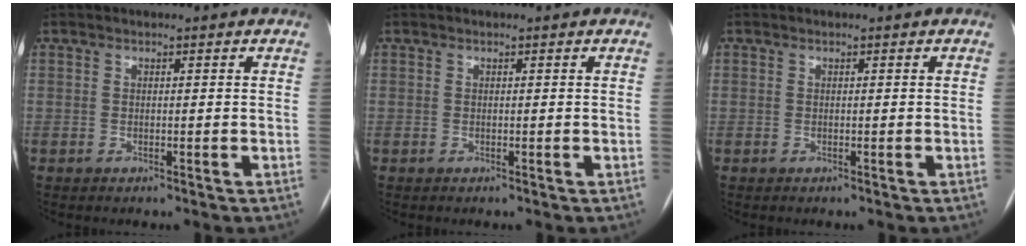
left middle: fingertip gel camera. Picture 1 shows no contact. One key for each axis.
{"total": 0.0}
{"total": 0.0}